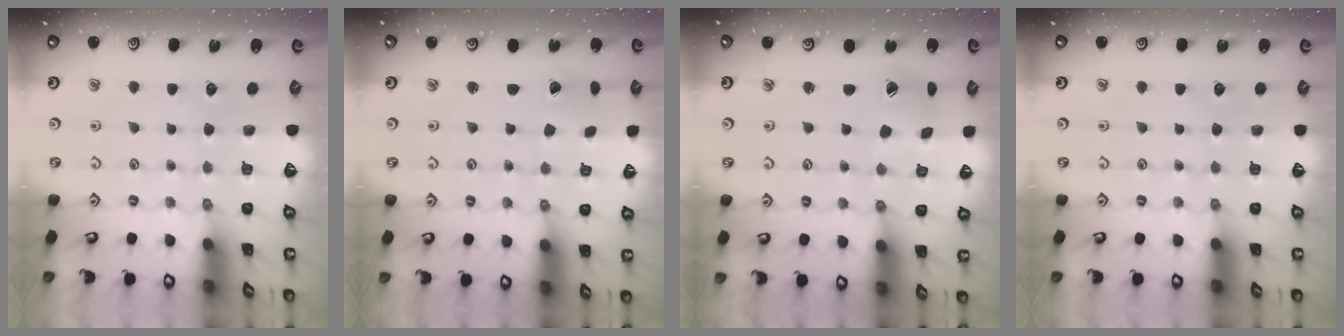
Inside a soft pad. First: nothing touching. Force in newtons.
{"total": 0.8, "press": 0.8, "slide": 0.1}
{"total": 4.2, "press": 4.2, "slide": 0.6}
{"total": 0.0}